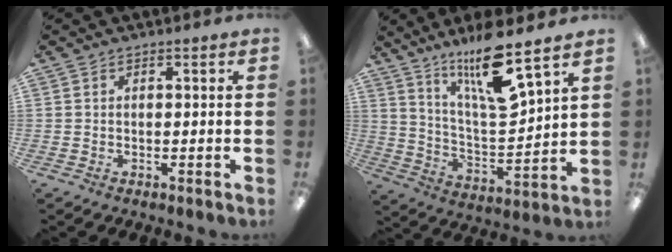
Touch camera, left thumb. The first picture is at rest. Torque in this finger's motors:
{"motor_torque": [0.13, -0.03, -0.12, -0.44, 0.12]}